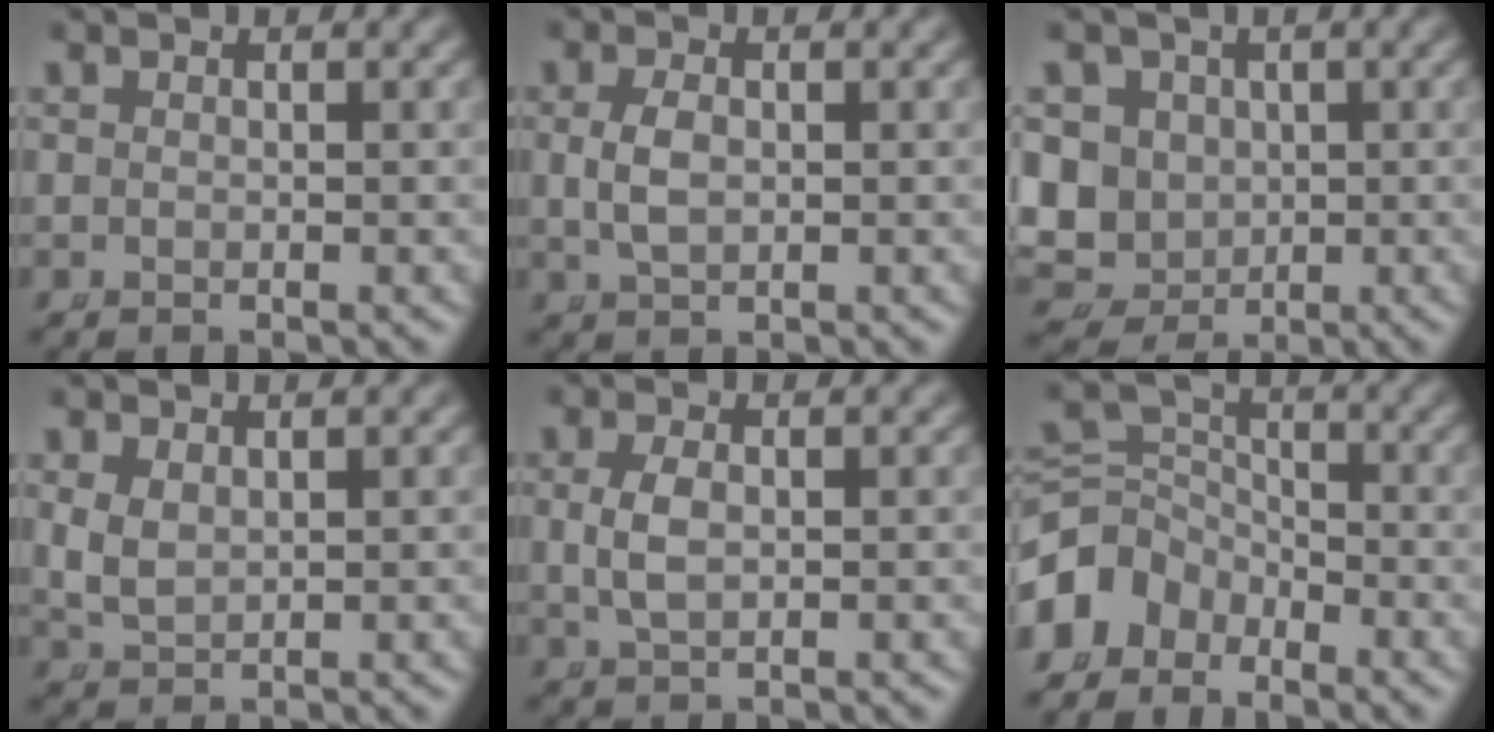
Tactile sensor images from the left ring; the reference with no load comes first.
{"total": 2.1, "force": [0.0, 1.2, 1.7], "torque": [-0.048, -0.008, 0.010]}
{"total": 13.3, "force": [-1.2, 12.6, 4.0], "torque": [-0.136, -0.049, -0.017]}
{"total": 2.7, "force": [0.5, 2.2, 1.4], "torque": [-0.052, -0.019, 0.025]}
{"total": 2.2, "force": [0.1, 1.1, 1.9], "torque": [-0.052, -0.009, 0.012]}
{"total": 6.7, "force": [-2.1, 5.9, 2.5], "torque": [-0.076, -0.028, -0.034]}